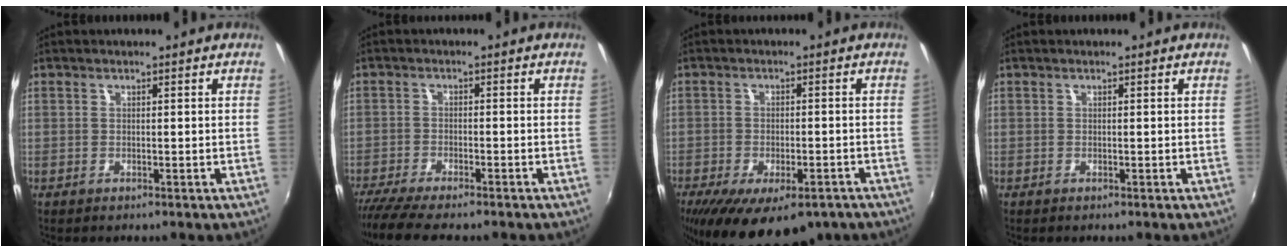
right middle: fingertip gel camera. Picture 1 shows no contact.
{"total": 7.2, "force": [-6.2, 0.5, 3.6], "torque": [-0.091, -0.032, -0.109]}
{"total": 17.6, "force": [-11.7, 7.5, 10.8], "torque": [-0.214, -0.046, -0.159]}
{"total": 0.0}